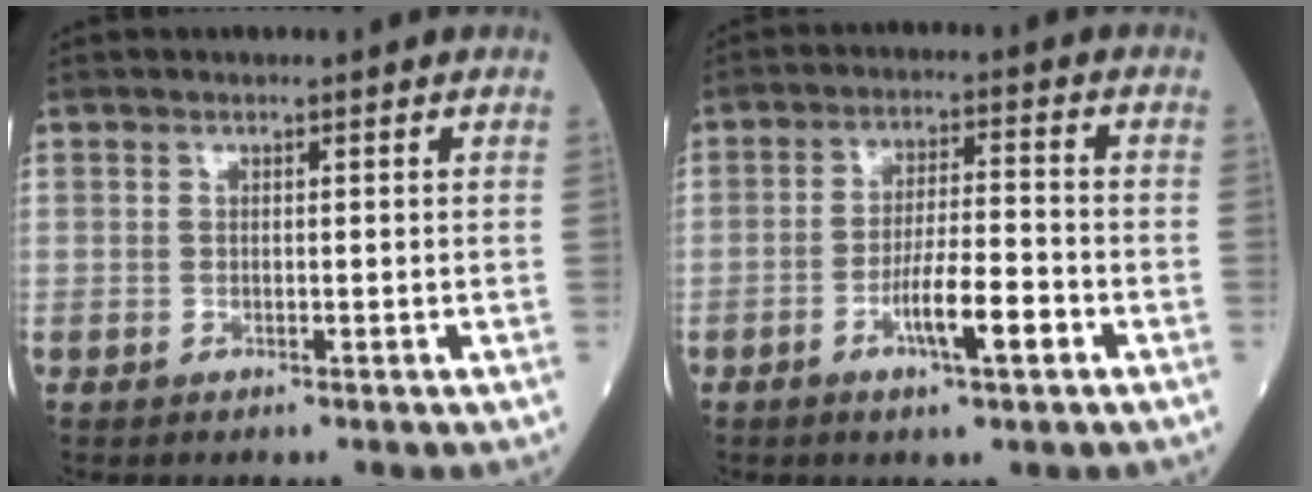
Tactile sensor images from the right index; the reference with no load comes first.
{"total": 7.2, "force": [-3.2, 0.9, 6.3], "torque": [-0.116, 0.001, -0.055]}